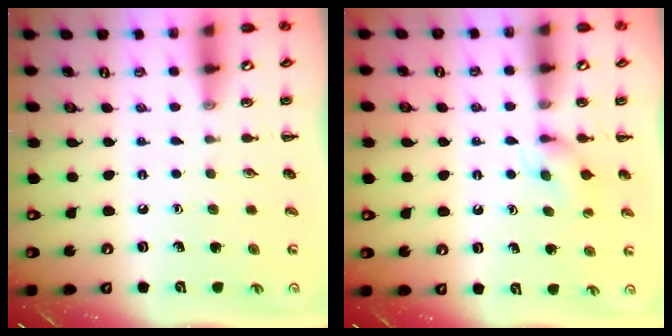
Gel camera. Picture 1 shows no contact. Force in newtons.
{"total": 5.6, "press": 5.4, "slide": 1.4}